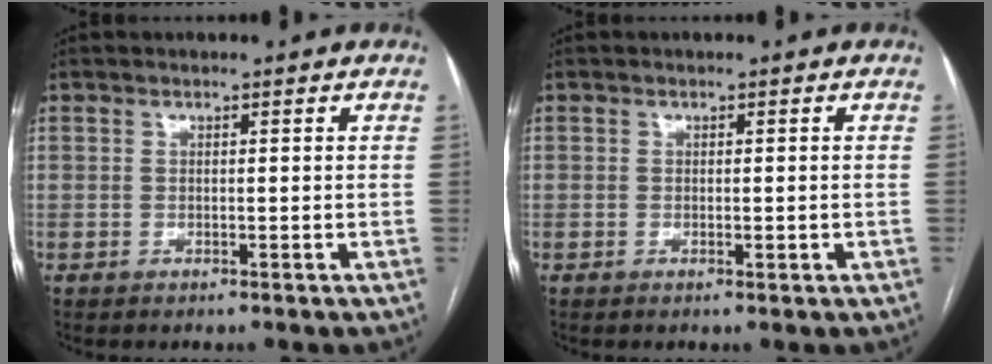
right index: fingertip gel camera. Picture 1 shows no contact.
{"total": 1.0, "force": [-0.3, 0.3, 0.9], "torque": [-0.011, -0.001, -0.002]}